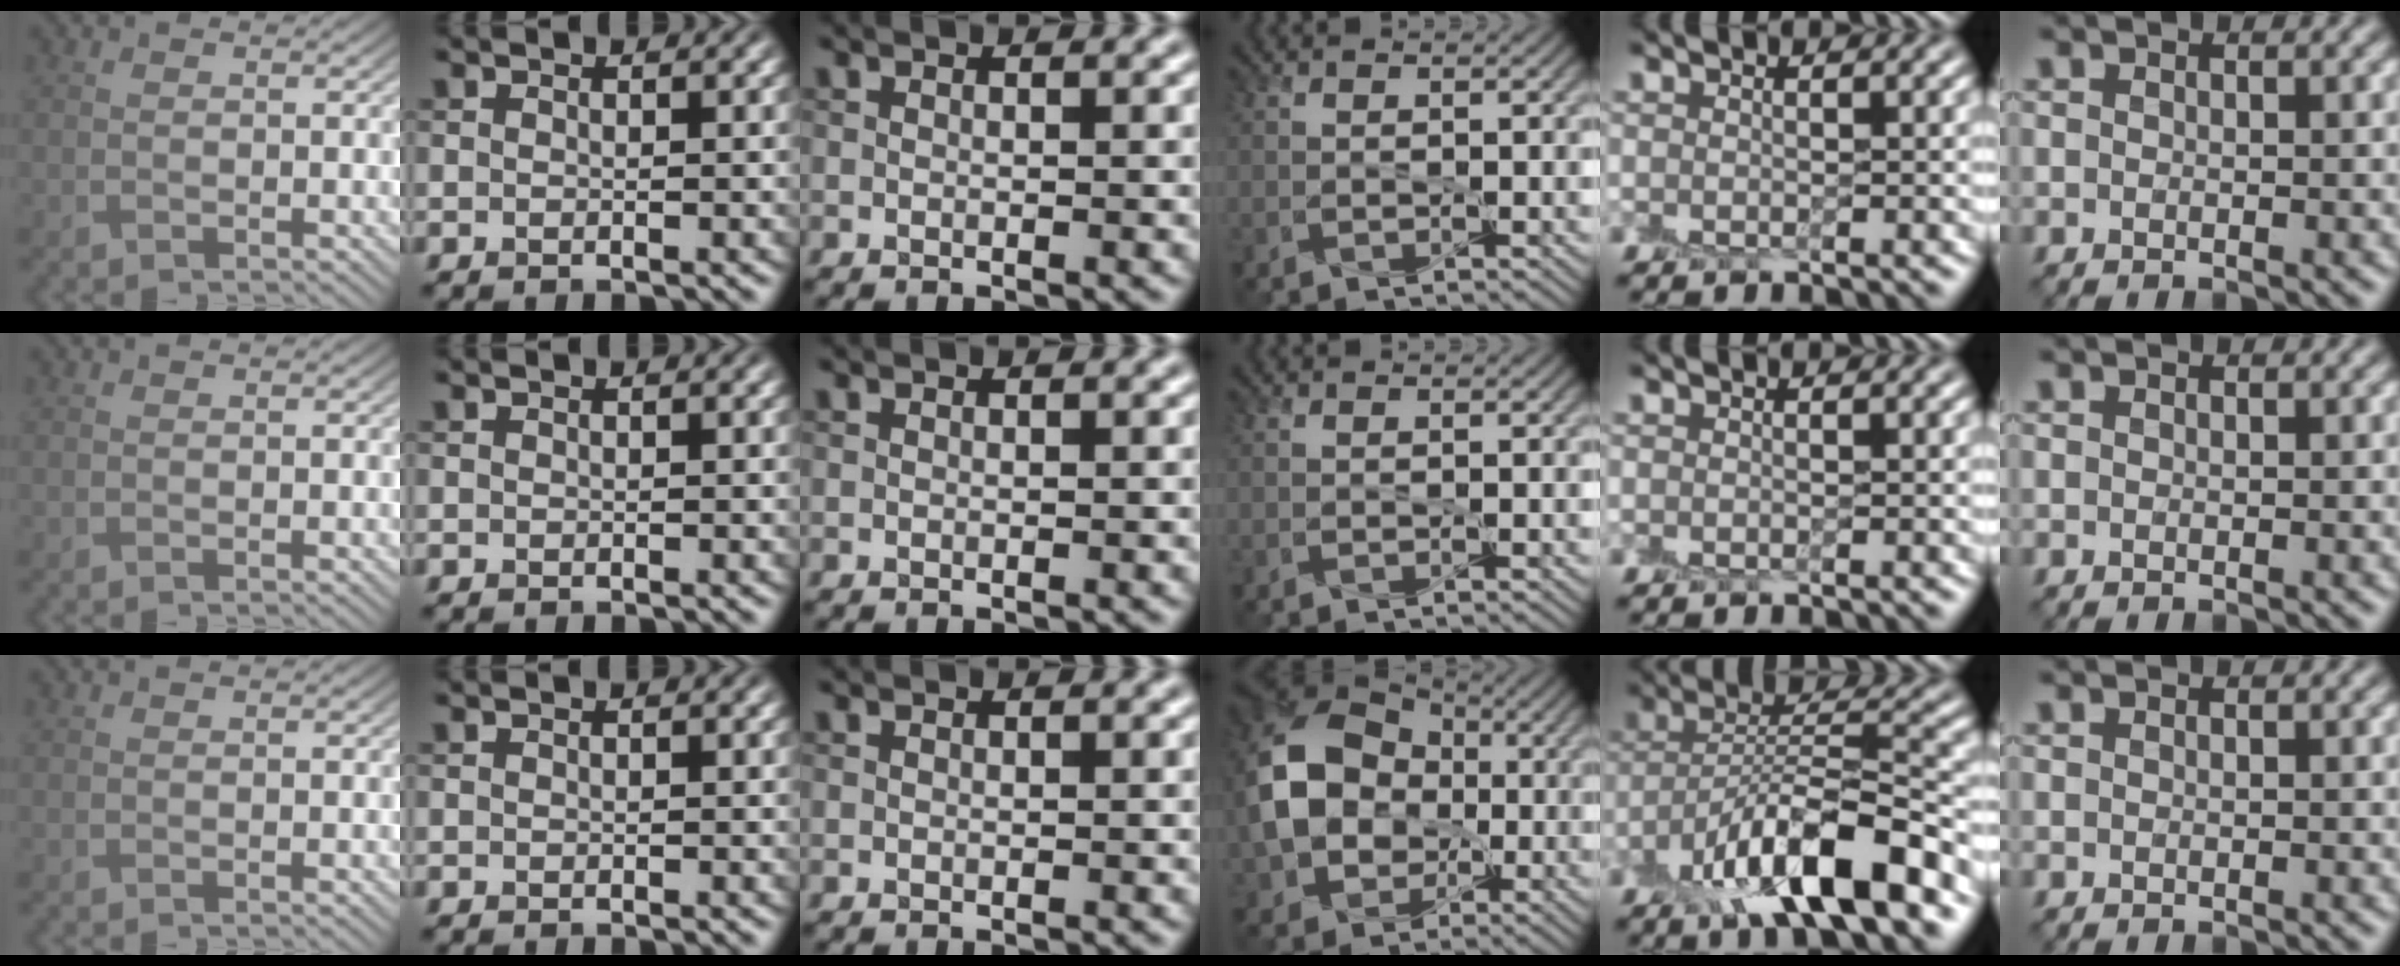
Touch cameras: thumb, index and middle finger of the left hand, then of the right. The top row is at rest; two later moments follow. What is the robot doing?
{"motion": "peel", "object": "postage stamp"}